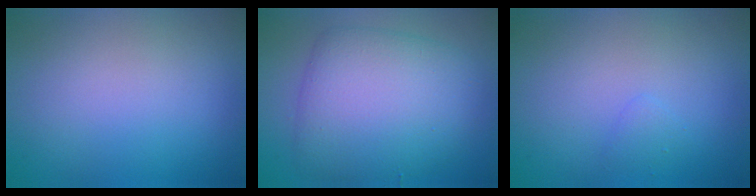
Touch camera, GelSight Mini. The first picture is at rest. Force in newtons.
{"total": 8.0, "press": 8.0, "slide": 0.1}
{"total": 0.7, "press": 0.7, "slide": 0.1}